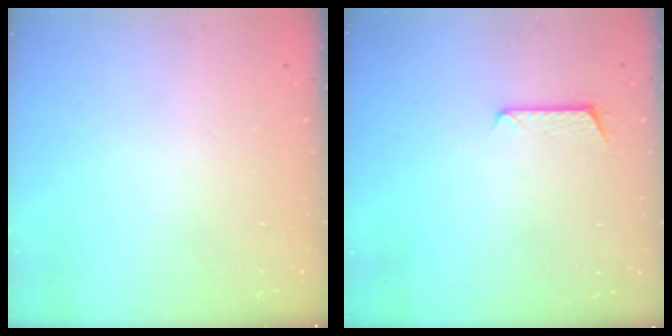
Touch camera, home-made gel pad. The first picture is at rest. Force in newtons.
{"total": 6.3, "press": 6.3, "slide": 0.5}